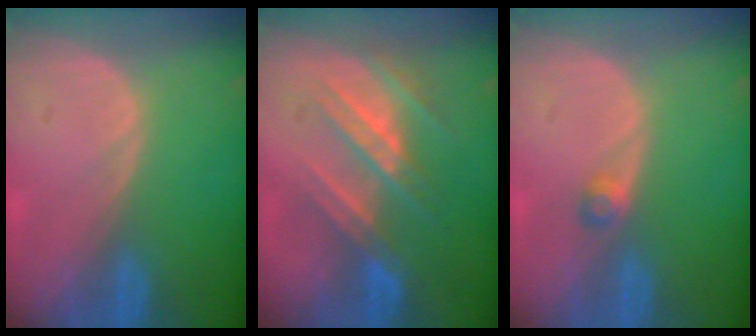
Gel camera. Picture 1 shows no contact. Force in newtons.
{"total": 7.9, "press": 7.5, "slide": 2.2}
{"total": 1.8, "press": 1.6, "slide": 0.8}